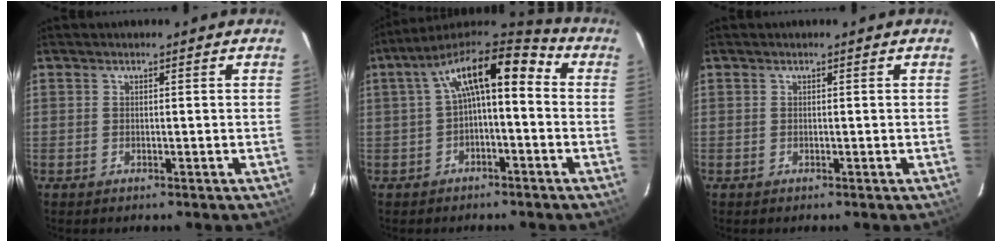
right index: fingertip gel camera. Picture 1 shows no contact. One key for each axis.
{"total": 12.0, "fx": 0.4, "fy": 4.9, "fz": 11.0, "tx": -0.195, "ty": 0.037, "tz": 0.005}
{"total": 0.0}